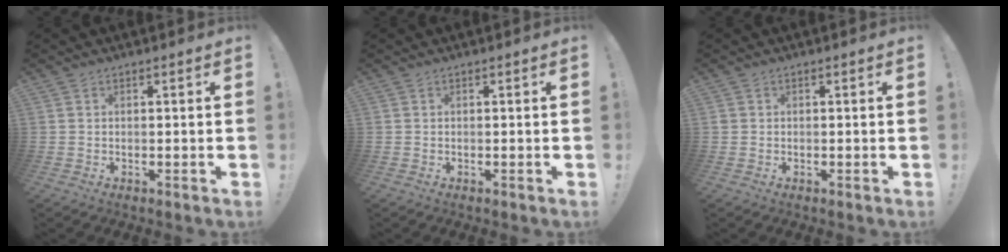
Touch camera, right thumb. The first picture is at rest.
{"total": 0.0}
{"total": 0.7, "force": [0.1, 0.7, 0.2], "torque": [-0.004, 0.002, 0.003]}